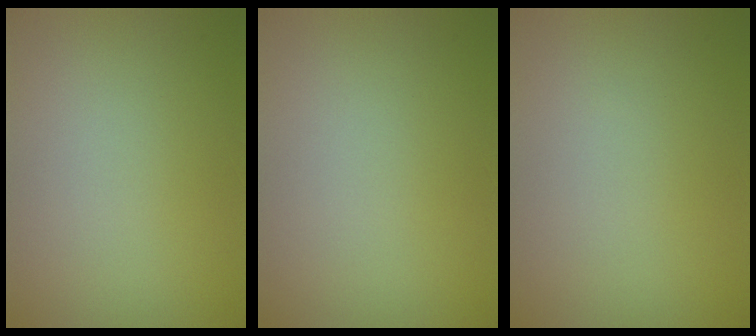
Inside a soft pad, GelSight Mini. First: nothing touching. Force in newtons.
{"total": 0.0}
{"total": 0.0}